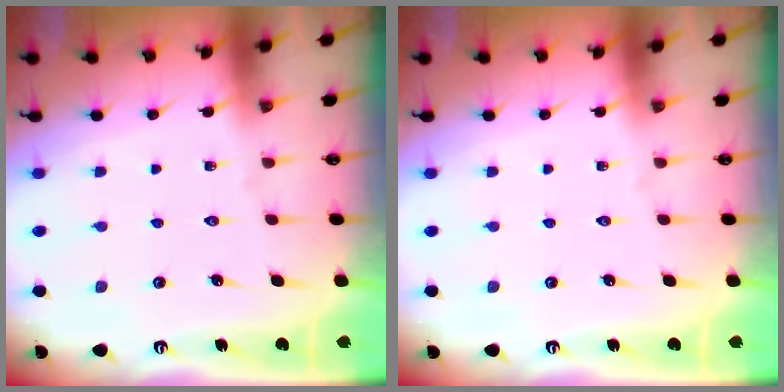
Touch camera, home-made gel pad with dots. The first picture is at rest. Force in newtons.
{"total": 0.0}